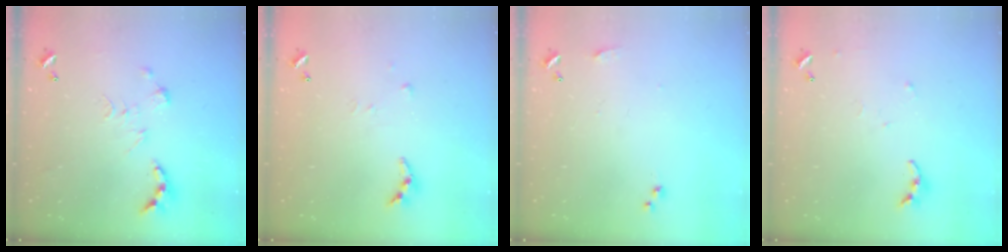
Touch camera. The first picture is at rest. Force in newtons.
{"total": 4.7, "press": 4.7, "slide": 0.3}
{"total": 5.1, "press": 5.0, "slide": 0.7}
{"total": 4.1, "press": 4.1, "slide": 0.4}